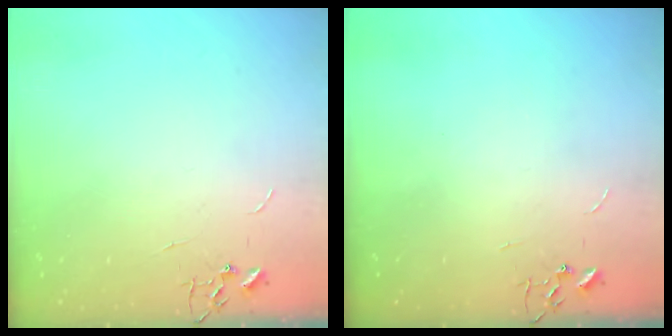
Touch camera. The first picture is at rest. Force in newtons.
{"total": 0.0}